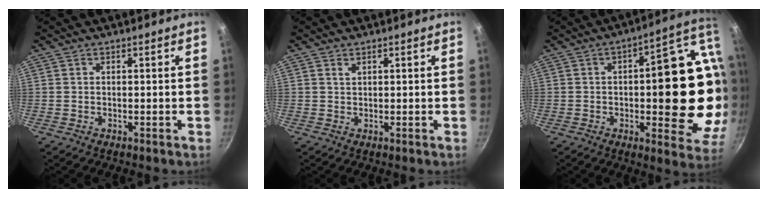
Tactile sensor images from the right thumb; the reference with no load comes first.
{"total": 0.8, "force": [0.5, 0.5, 0.4], "torque": [-0.005, -0.001, 0.011]}
{"total": 23.1, "force": [-0.1, 9.4, 21.1], "torque": [-0.219, 0.004, -0.003]}